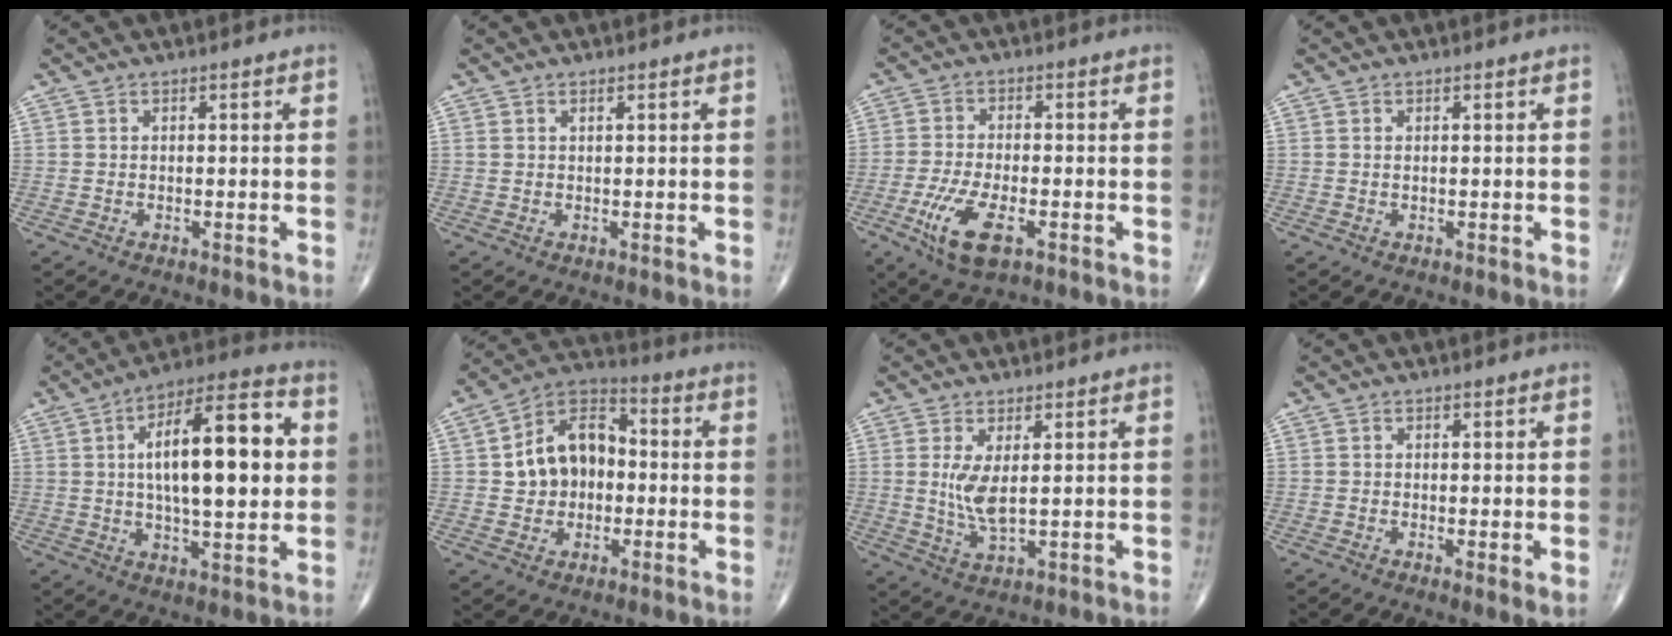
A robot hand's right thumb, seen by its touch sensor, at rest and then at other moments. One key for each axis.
{"total": 0.6, "fx": 0.5, "fy": 0.1, "fz": 0.4, "tx": -0.009, "ty": 0.002, "tz": 0.011}
{"total": 9.0, "fx": -3.7, "fy": 3.6, "fz": 7.4, "tx": -0.155, "ty": 0.001, "tz": -0.065}
{"total": 0.0}
{"total": 19.6, "fx": 2.7, "fy": 7.1, "fz": 18.1, "tx": -0.268, "ty": 0.016, "tz": 0.037}
{"total": 13.0, "fx": 0.2, "fy": 9.4, "fz": 8.9, "tx": -0.110, "ty": 0.031, "tz": -0.008}
{"total": 5.7, "fx": 1.1, "fy": 1.9, "fz": 5.2, "tx": -0.106, "ty": -0.022, "tz": 0.028}
{"total": 1.8, "fx": -0.2, "fy": 0.3, "fz": 1.8, "tx": -0.034, "ty": -0.009, "tz": -0.009}